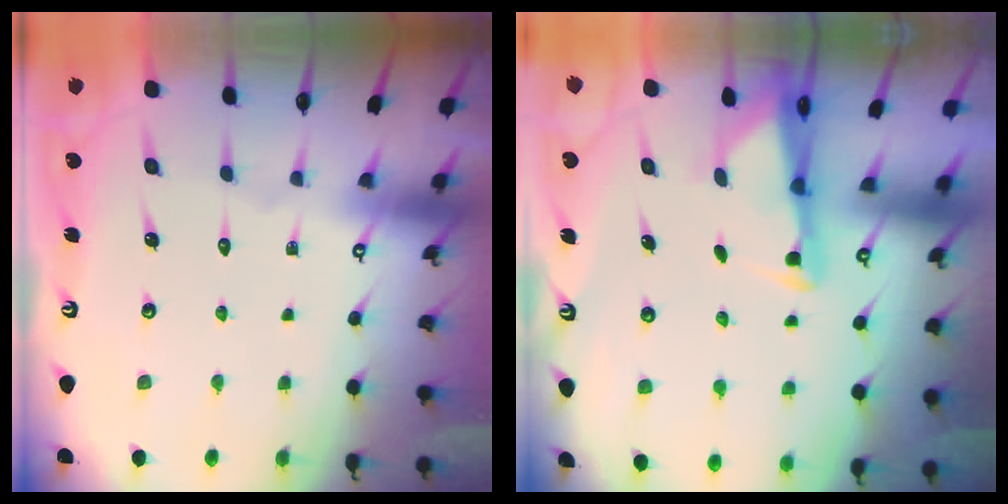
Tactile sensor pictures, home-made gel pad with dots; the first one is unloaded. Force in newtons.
{"total": 2.7, "press": 2.7, "slide": 0.5}